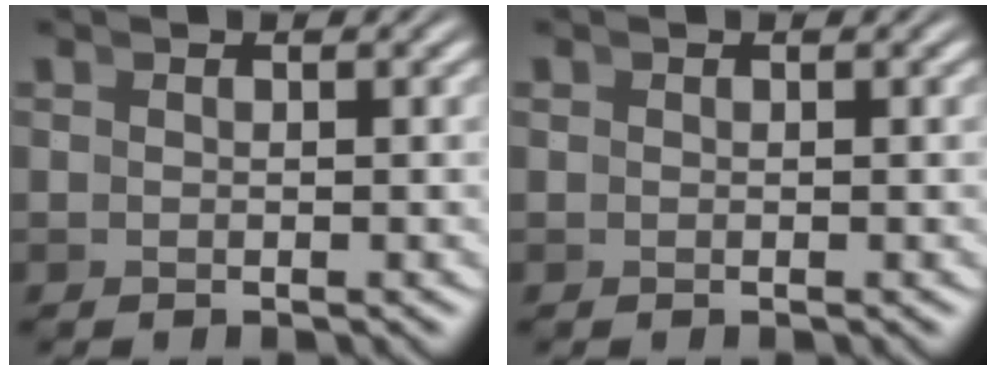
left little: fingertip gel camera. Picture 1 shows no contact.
{"total": 0.6, "force": [0.2, 0.5, 0.2], "torque": [-0.009, -0.004, 0.005]}